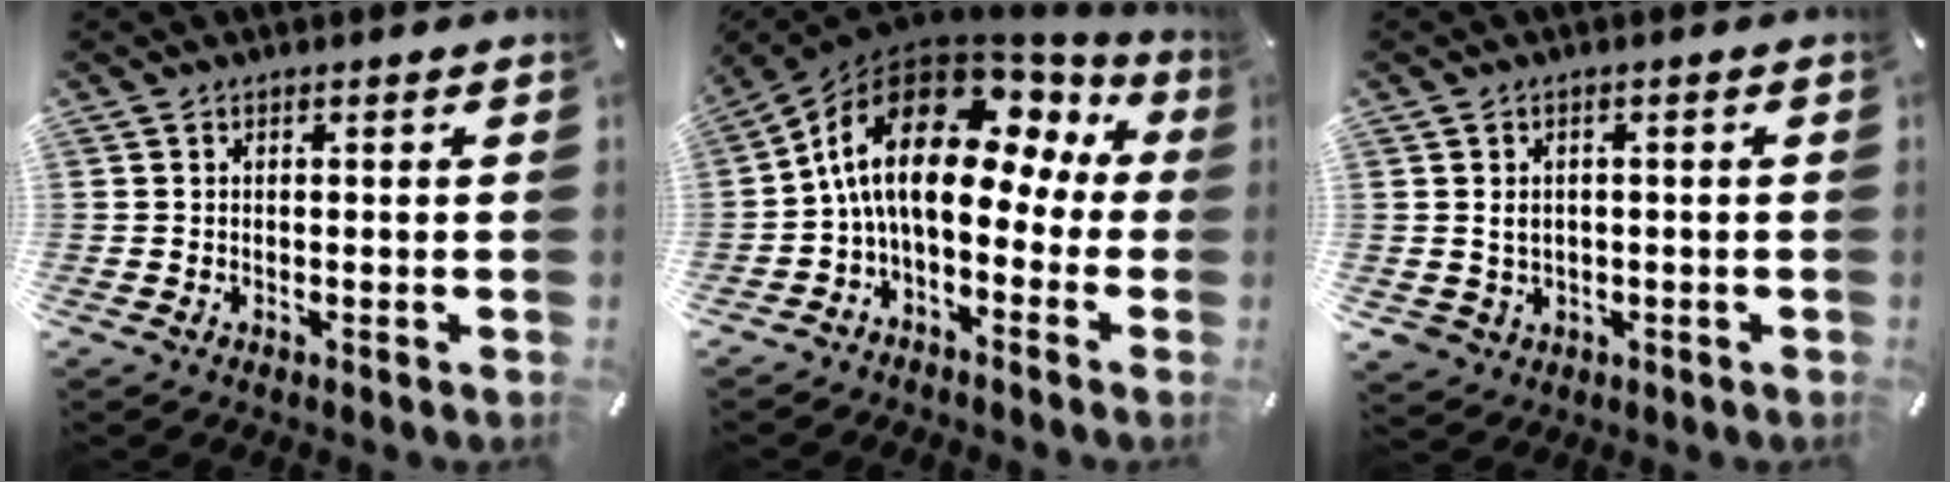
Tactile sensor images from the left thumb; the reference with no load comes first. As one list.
[{"total": 17.4, "force": [3.8, 9.4, 14.2], "torque": [-0.275, -0.021, 0.060]}, {"total": 3.6, "force": [0.3, 3.5, 1.0], "torque": [-0.024, 0.002, 0.001]}]